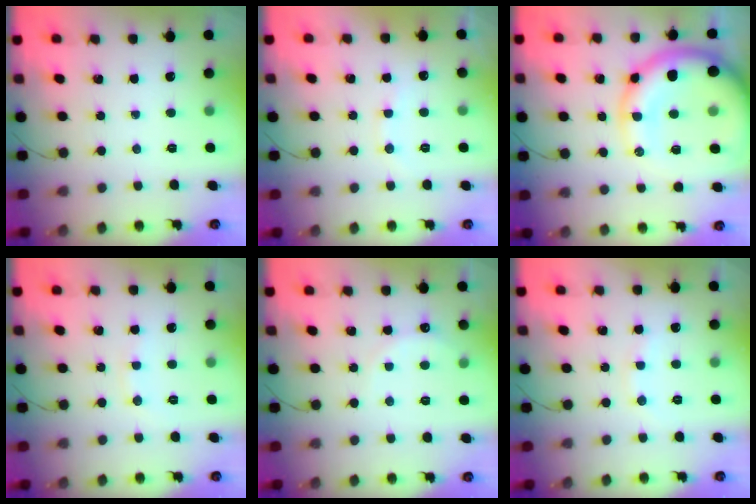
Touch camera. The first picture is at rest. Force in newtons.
{"total": 7.0, "press": 6.9, "slide": 1.2}
{"total": 19.6, "press": 19.2, "slide": 3.7}
{"total": 5.8, "press": 5.7, "slide": 1.2}
{"total": 6.1, "press": 6.0, "slide": 1.3}
{"total": 5.2, "press": 5.1, "slide": 0.9}